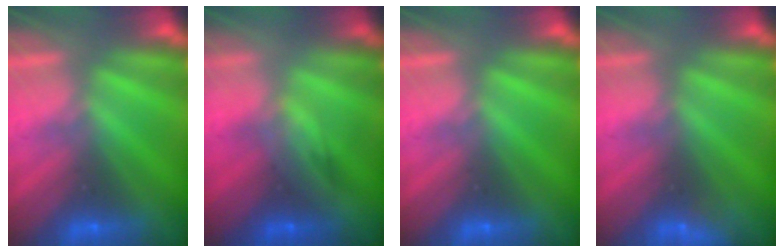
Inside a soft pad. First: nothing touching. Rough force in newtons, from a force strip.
{"total": 1.6}
{"total": 0.0}
{"total": 2.9}